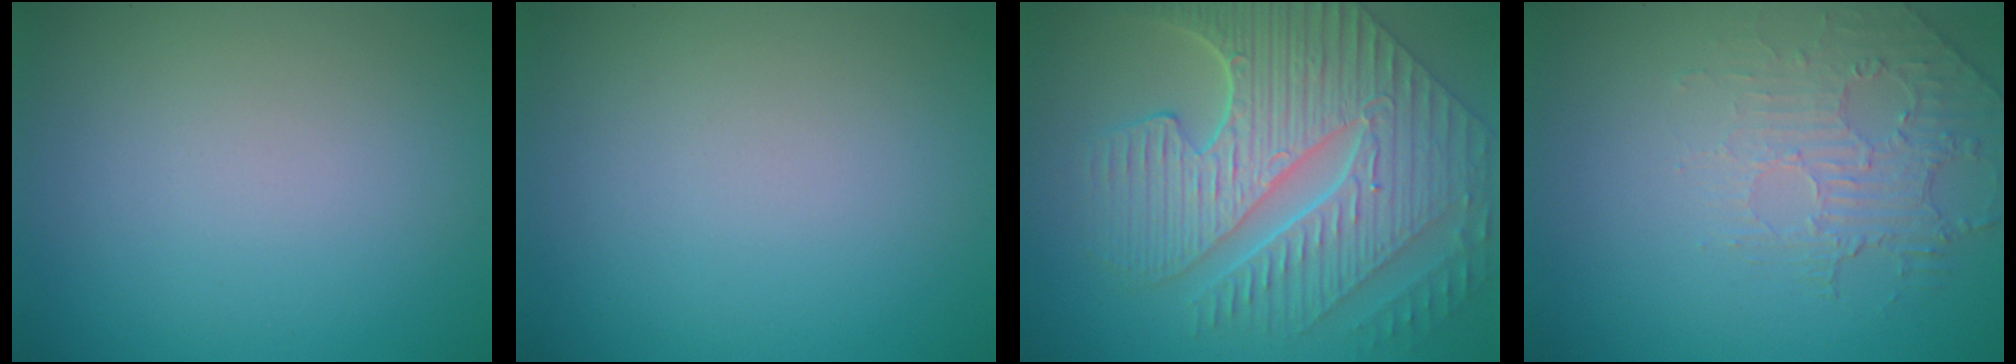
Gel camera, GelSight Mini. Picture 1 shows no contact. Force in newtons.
{"total": 0.0}
{"total": 10.0, "press": 7.1, "slide": 7.0}
{"total": 2.1, "press": 1.2, "slide": 1.7}